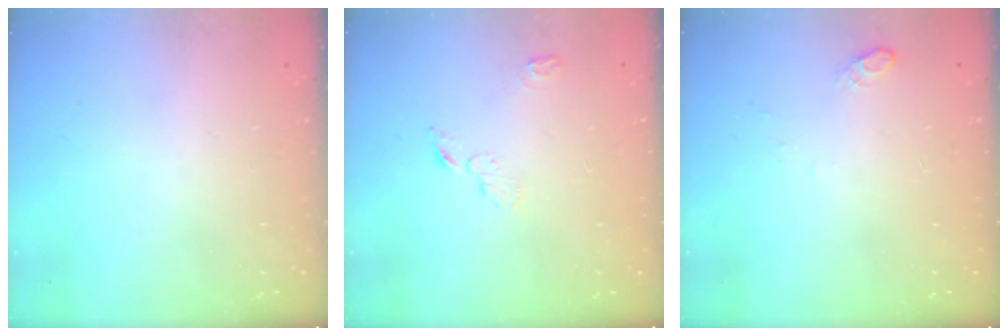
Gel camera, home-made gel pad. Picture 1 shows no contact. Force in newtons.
{"total": 4.0, "press": 4.0, "slide": 0.4}
{"total": 6.2, "press": 4.6, "slide": 4.1}